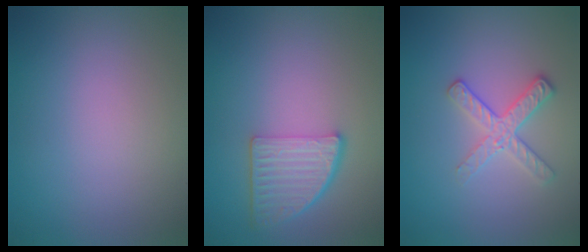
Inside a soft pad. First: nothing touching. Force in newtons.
{"total": 4.6, "press": 3.9, "slide": 2.4}
{"total": 2.7, "press": 2.5, "slide": 1.1}